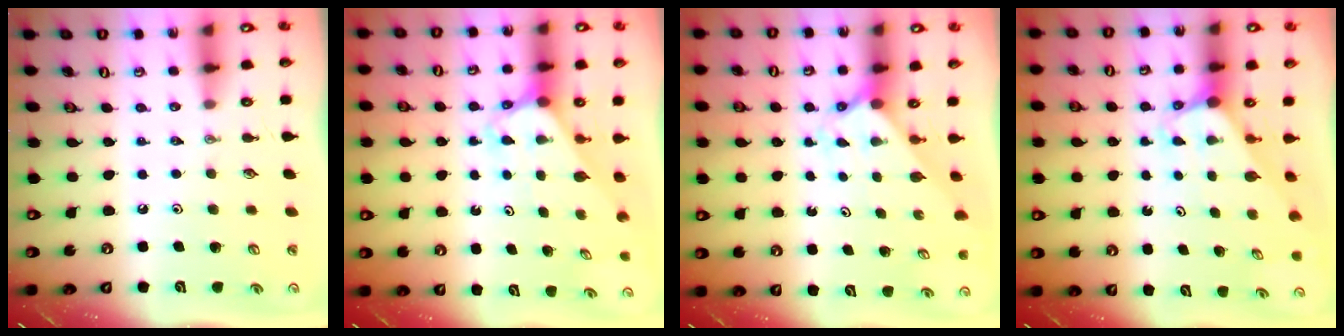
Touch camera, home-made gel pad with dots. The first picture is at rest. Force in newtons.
{"total": 2.7, "press": 2.7, "slide": 0.2}
{"total": 1.8, "press": 1.8, "slide": 0.1}
{"total": 2.9, "press": 2.9, "slide": 0.1}